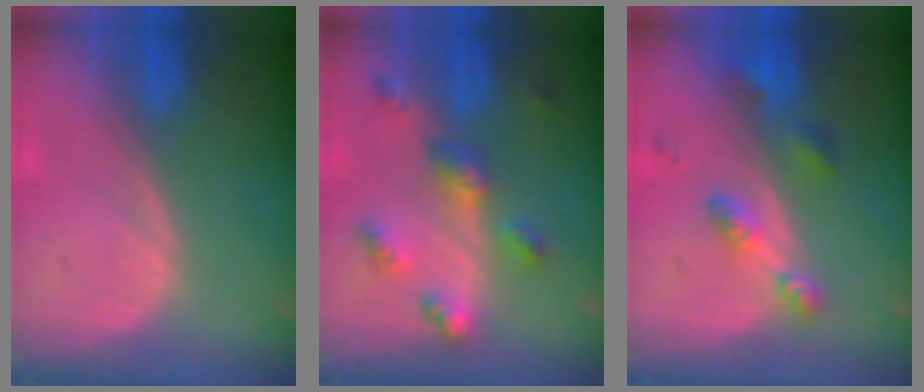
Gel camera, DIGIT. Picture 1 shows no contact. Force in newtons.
{"total": 6.6, "press": 5.8, "slide": 3.1}
{"total": 5.3, "press": 4.7, "slide": 2.5}